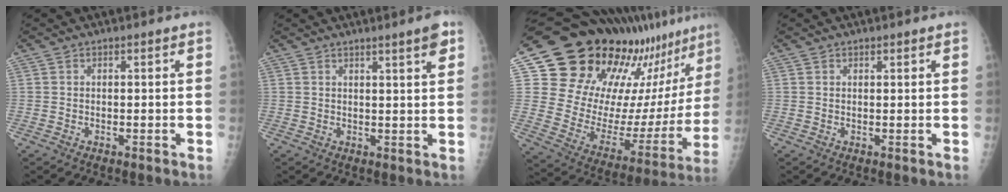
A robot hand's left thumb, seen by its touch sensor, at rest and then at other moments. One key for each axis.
{"total": 3.8, "fx": 2.4, "fy": 0.1, "fz": 2.9, "tx": -0.037, "ty": -0.015, "tz": 0.033}
{"total": 29.5, "fx": 21.5, "fy": 12.2, "fz": 16.0, "tx": -0.217, "ty": -0.100, "tz": 0.322}
{"total": 0.6, "fx": 0.5, "fy": 0.3, "fz": 0.2, "tx": 0.000, "ty": -0.003, "tz": 0.005}